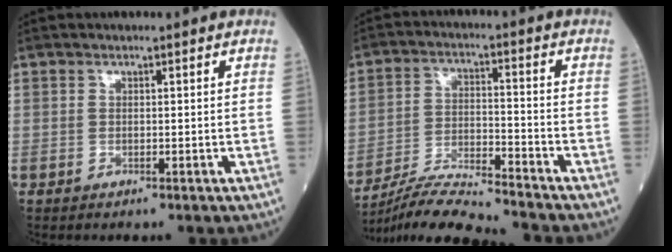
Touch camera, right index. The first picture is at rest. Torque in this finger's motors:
{"motor_torque": [-0.23, -0.34, 0.09, 0.02]}